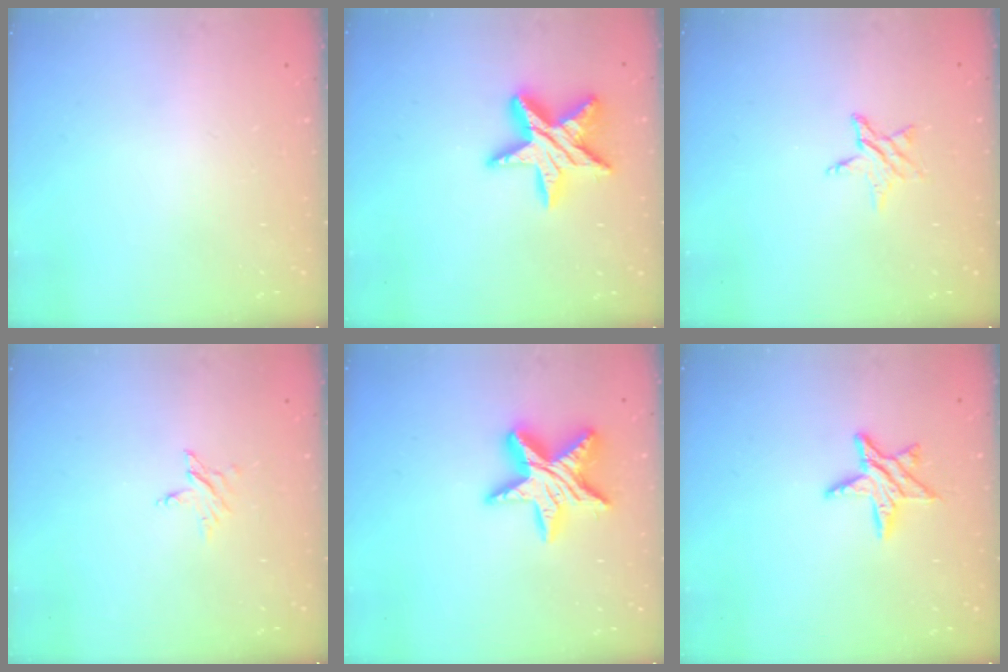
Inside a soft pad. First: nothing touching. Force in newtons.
{"total": 14.8, "press": 14.8, "slide": 1.2}
{"total": 3.9, "press": 3.9, "slide": 0.4}
{"total": 2.8, "press": 2.8, "slide": 0.1}
{"total": 15.2, "press": 15.2, "slide": 1.4}
{"total": 8.9, "press": 8.9, "slide": 0.5}